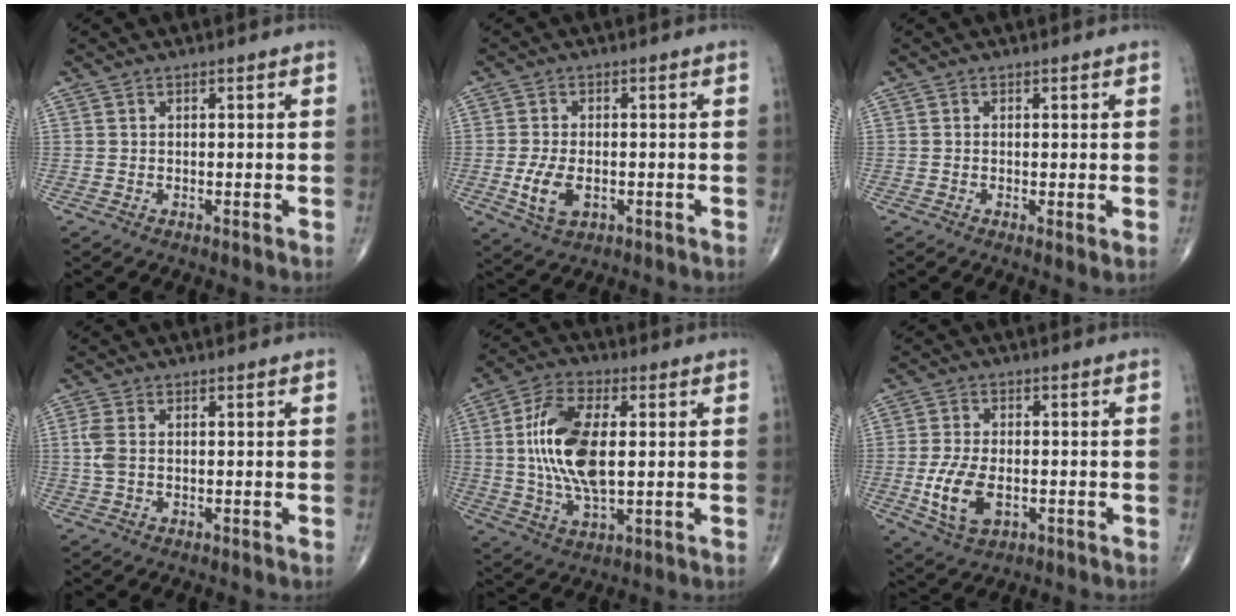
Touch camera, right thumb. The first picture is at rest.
{"total": 6.1, "force": [-1.4, 3.5, 4.8], "torque": [-0.096, -0.003, -0.020]}
{"total": 1.4, "force": [-0.1, 0.2, 1.4], "torque": [-0.027, -0.006, -0.003]}
{"total": 2.9, "force": [0.2, 1.6, 2.4], "torque": [-0.077, 0.004, 0.003]}
{"total": 15.1, "force": [1.3, 7.2, 13.2], "torque": [-0.261, -0.002, 0.024]}
{"total": 8.7, "force": [-2.0, 4.9, 6.9], "torque": [-0.138, -0.002, -0.030]}